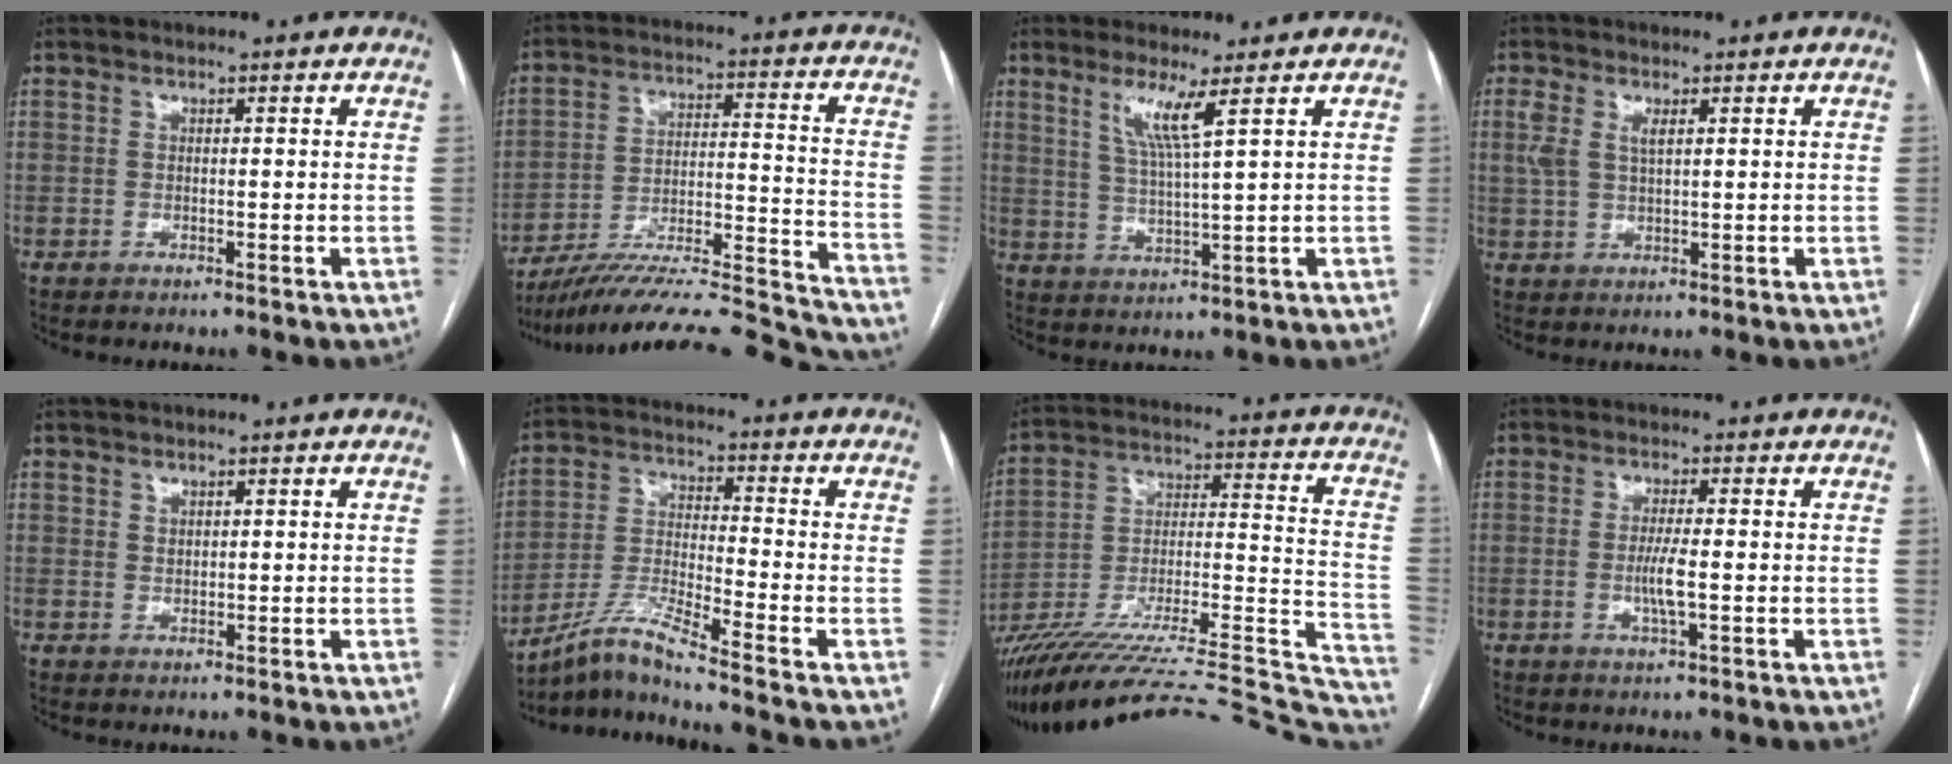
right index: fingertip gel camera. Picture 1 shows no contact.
{"total": 27.0, "force": [-25.1, 1.6, 9.9], "torque": [-0.099, 0.001, -0.362]}
{"total": 5.4, "force": [2.9, -0.9, 4.5], "torque": [-0.088, -0.011, 0.057]}
{"total": 4.3, "force": [1.5, 1.9, 3.5], "torque": [-0.085, 0.015, 0.036]}
{"total": 1.8, "force": [0.9, 1.4, 0.6], "torque": [-0.007, -0.004, 0.018]}
{"total": 8.5, "force": [-7.2, -2.3, 3.8], "torque": [-0.088, -0.019, -0.140]}
{"total": 38.4, "force": [-34.0, 3.9, 17.3], "torque": [-0.204, -0.030, -0.481]}
{"total": 3.5, "force": [-0.7, 0.0, 3.5], "torque": [-0.073, -0.007, -0.013]}